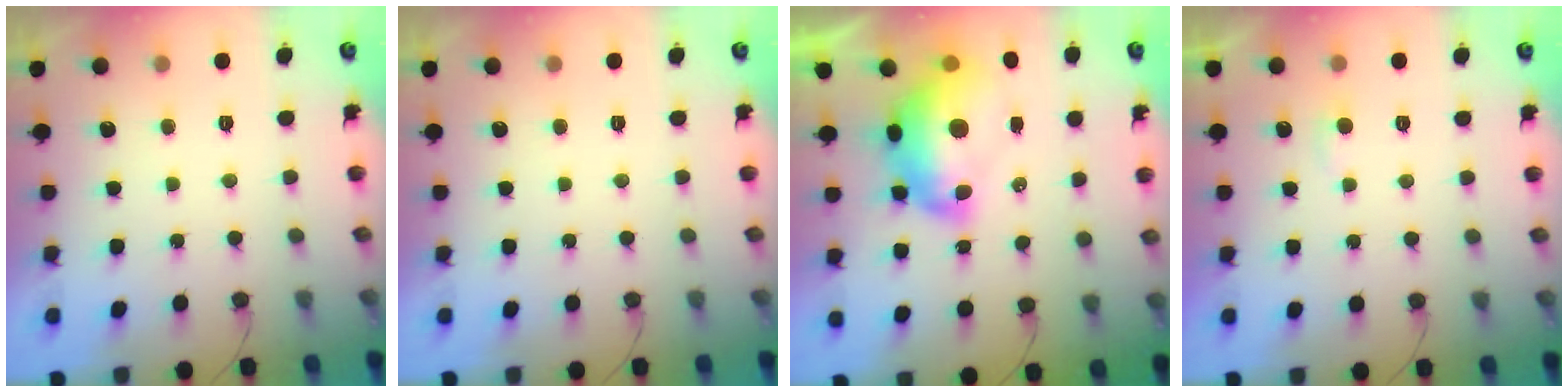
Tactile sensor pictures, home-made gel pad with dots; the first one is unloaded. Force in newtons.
{"total": 0.0}
{"total": 14.9, "press": 14.8, "slide": 1.5}
{"total": 2.2, "press": 2.2, "slide": 0.2}